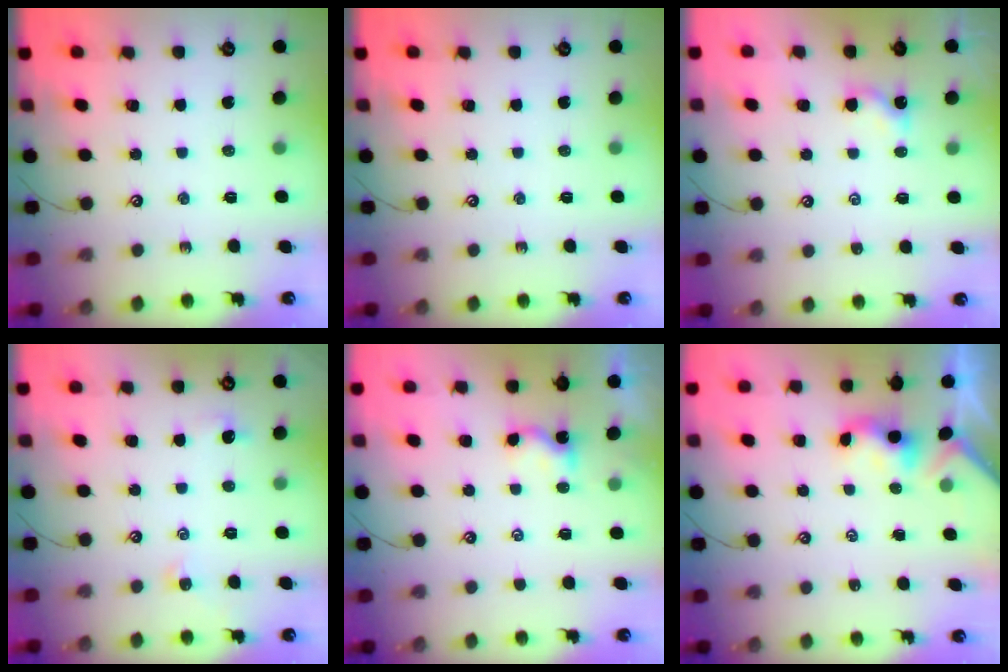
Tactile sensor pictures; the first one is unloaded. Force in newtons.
{"total": 0.0}
{"total": 0.6, "press": 0.5, "slide": 0.3}
{"total": 1.0, "press": 0.9, "slide": 0.5}
{"total": 2.4, "press": 2.4, "slide": 0.1}
{"total": 1.1, "press": 1.0, "slide": 0.4}